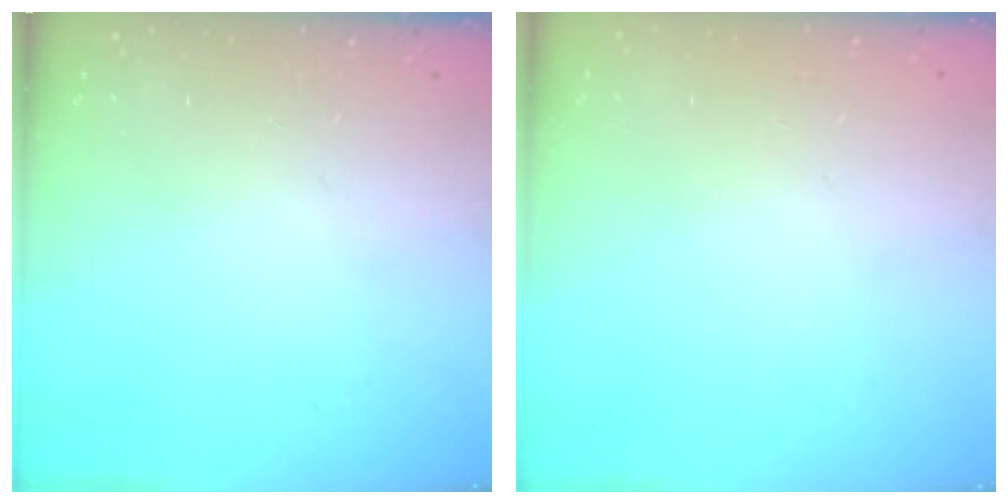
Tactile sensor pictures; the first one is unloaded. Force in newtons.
{"total": 0.0}